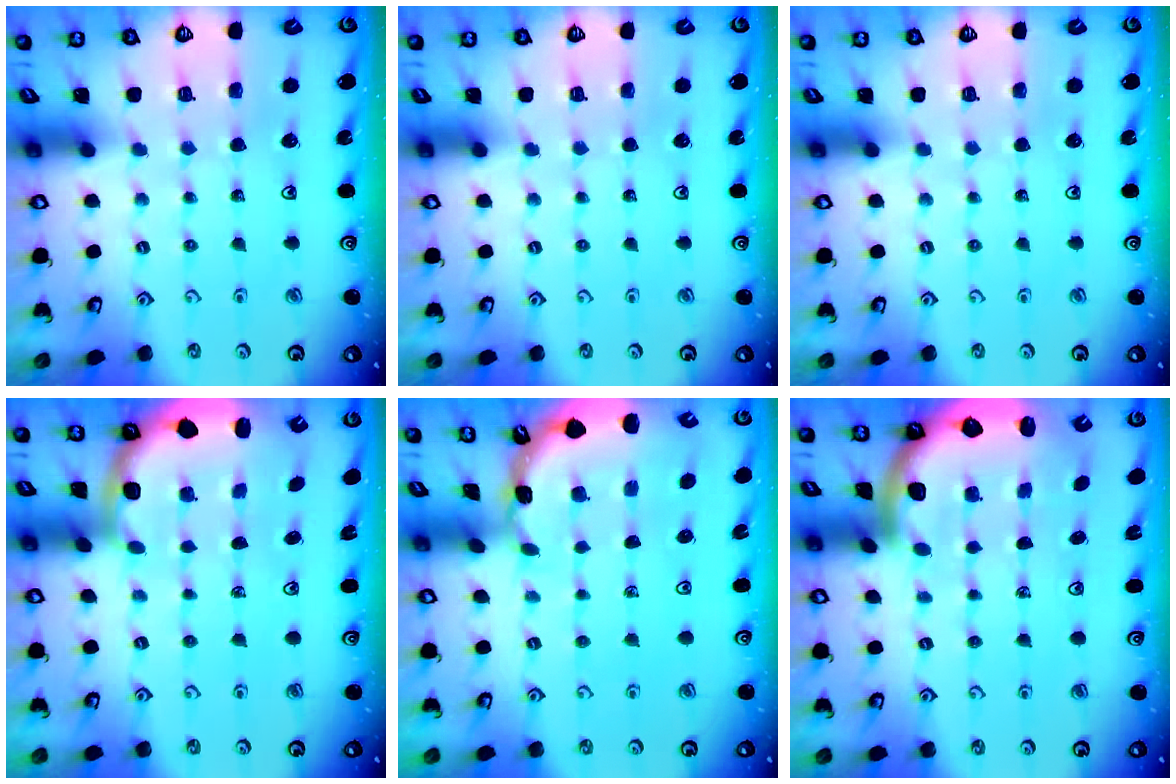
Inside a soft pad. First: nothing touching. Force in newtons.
{"total": 0.0}
{"total": 0.0}
{"total": 2.2, "press": 1.7, "slide": 1.4}
{"total": 1.6, "press": 1.6, "slide": 0.3}
{"total": 2.9, "press": 2.9, "slide": 0.5}